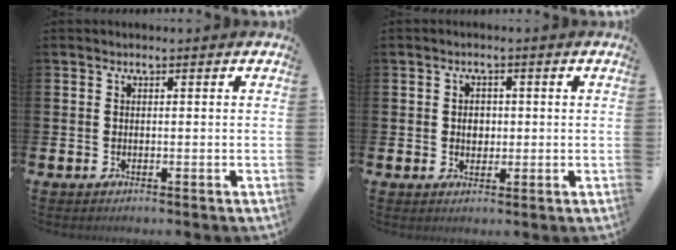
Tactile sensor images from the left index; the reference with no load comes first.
{"total": 2.2, "force": [0.1, 1.8, 1.3], "torque": [0.003, -0.003, -0.007]}